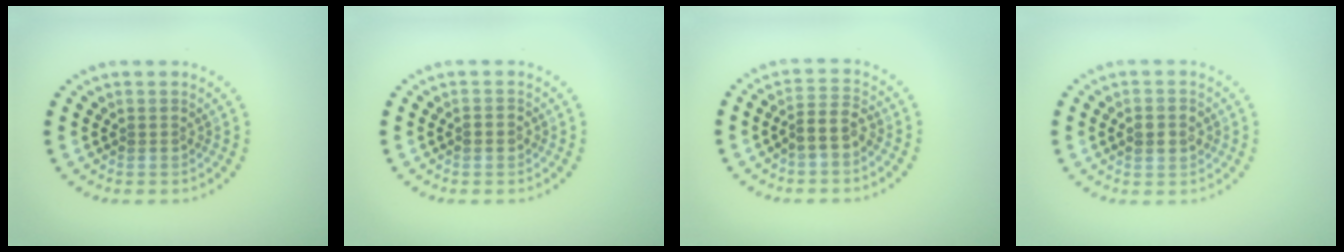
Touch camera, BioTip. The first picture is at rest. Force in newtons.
{"total": 1.4, "press": 1.4, "slide": 0.0}
{"total": 2.4, "press": 2.2, "slide": 1.2}
{"total": 2.0, "press": 2.0, "slide": 0.1}